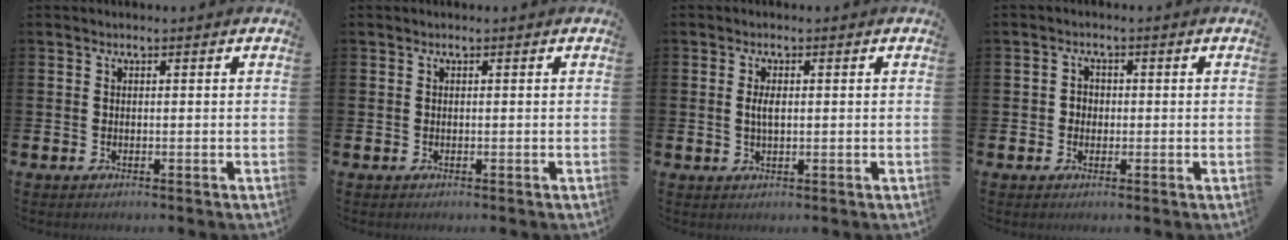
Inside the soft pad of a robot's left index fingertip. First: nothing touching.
{"total": 0.0}
{"total": 2.2, "force": [0.3, 0.9, 1.9], "torque": [-0.033, 0.003, 0.002]}
{"total": 1.8, "force": [-0.2, 1.7, 0.4], "torque": [0.001, 0.004, -0.011]}